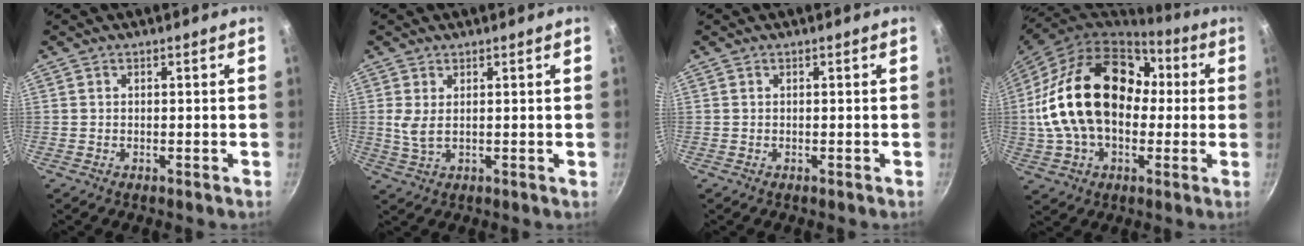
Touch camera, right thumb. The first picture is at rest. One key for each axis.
{"total": 3.3, "fx": 0.9, "fy": 1.4, "fz": 2.9, "tx": -0.056, "ty": -0.007, "tz": 0.022}
{"total": 0.0}
{"total": 26.0, "fx": 2.1, "fy": 17.6, "fz": 19.0, "tx": -0.333, "ty": 0.047, "tz": 0.035}